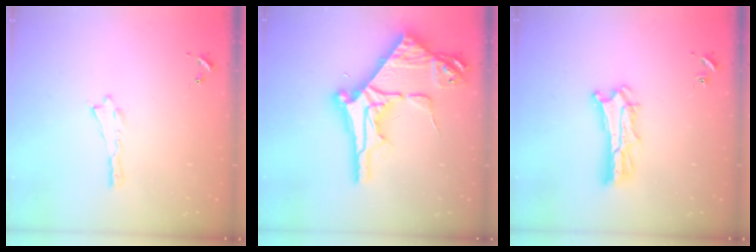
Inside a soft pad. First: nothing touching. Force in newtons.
{"total": 13.6, "press": 13.5, "slide": 1.1}
{"total": 4.6, "press": 4.6, "slide": 0.4}